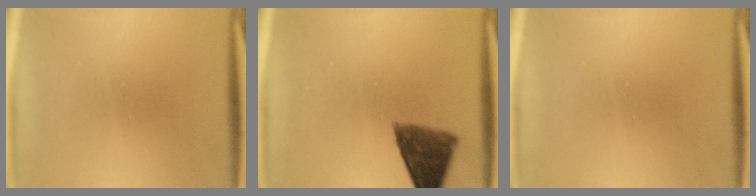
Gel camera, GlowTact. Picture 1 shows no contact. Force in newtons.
{"total": 8.0}
{"total": 0.0}